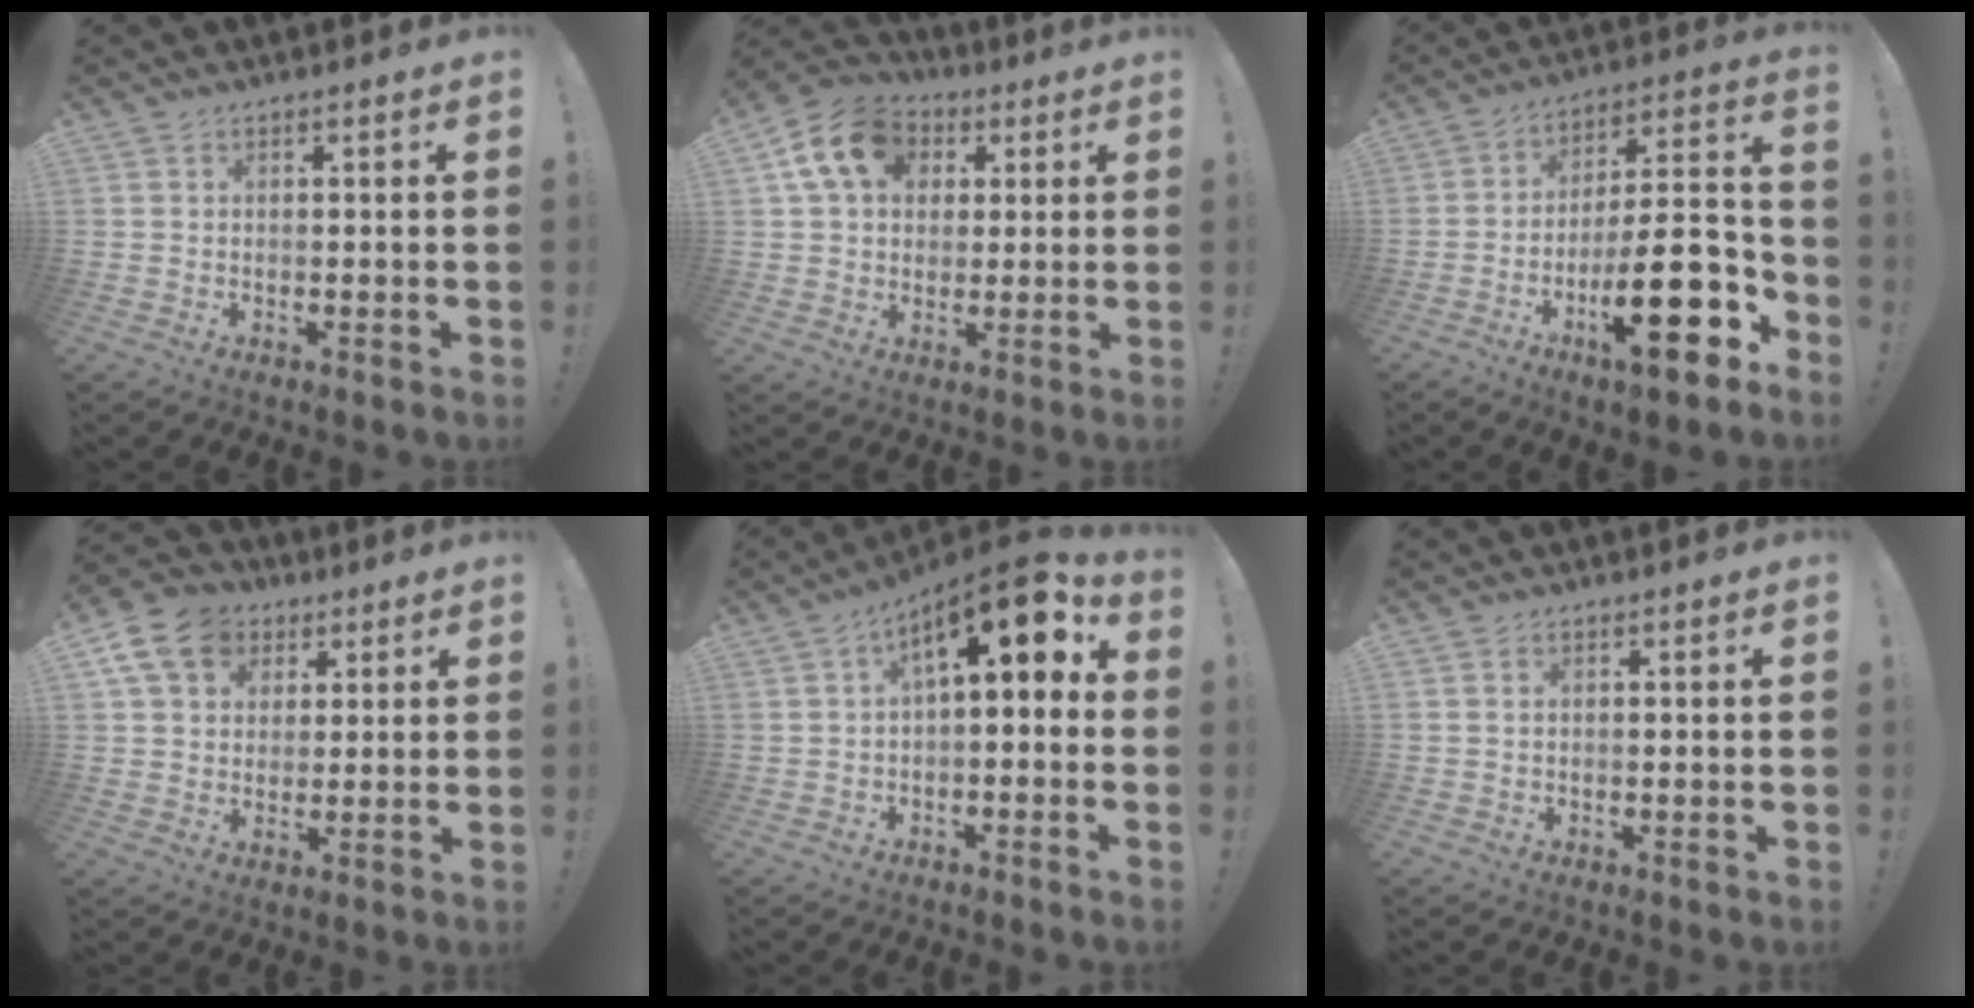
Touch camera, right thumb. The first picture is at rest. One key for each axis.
{"total": 14.1, "fx": 5.0, "fy": 10.7, "fz": 7.6, "tx": -0.126, "ty": -0.003, "tz": 0.102}
{"total": 22.7, "fx": -9.1, "fy": 6.9, "fz": 19.6, "tx": -0.301, "ty": 0.053, "tz": -0.141}
{"total": 13.3, "fx": 5.5, "fy": 10.6, "fz": 5.9, "tx": -0.089, "ty": -0.020, "tz": 0.112}
{"total": 11.8, "fx": 4.1, "fy": 3.3, "fz": 10.5, "tx": -0.161, "ty": -0.027, "tz": 0.062}
{"total": 0.7, "fx": 0.4, "fy": 0.5, "fz": 0.4, "tx": -0.011, "ty": 0.004, "tz": 0.007}